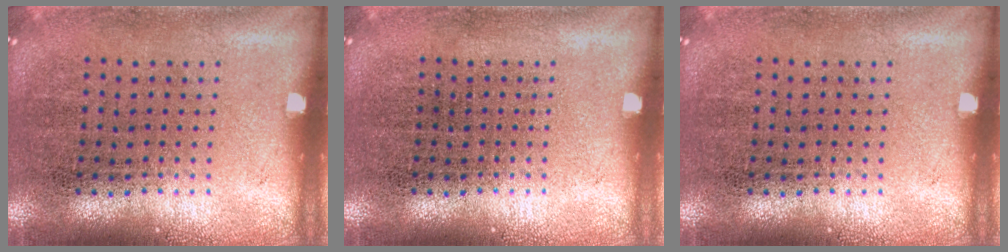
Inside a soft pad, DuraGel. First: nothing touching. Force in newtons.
{"total": 0.0}
{"total": 0.0}